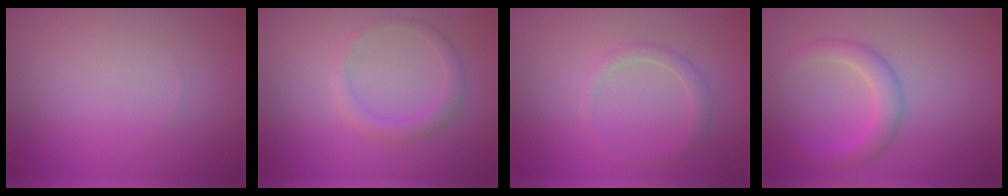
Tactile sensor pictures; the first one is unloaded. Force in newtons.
{"total": 1.9, "press": 1.9, "slide": 0.1}
{"total": 1.5, "press": 1.5, "slide": 0.1}
{"total": 2.9, "press": 2.9, "slide": 0.1}